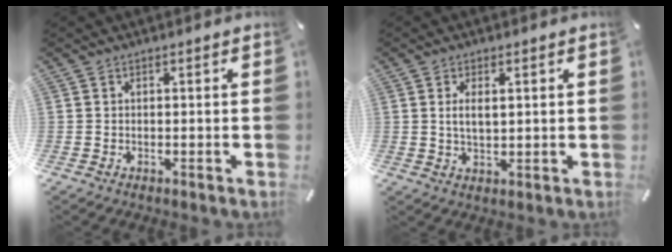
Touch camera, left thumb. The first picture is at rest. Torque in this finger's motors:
{"motor_torque": [0.28, -0.15, 0.14, 0.03, 0.17]}